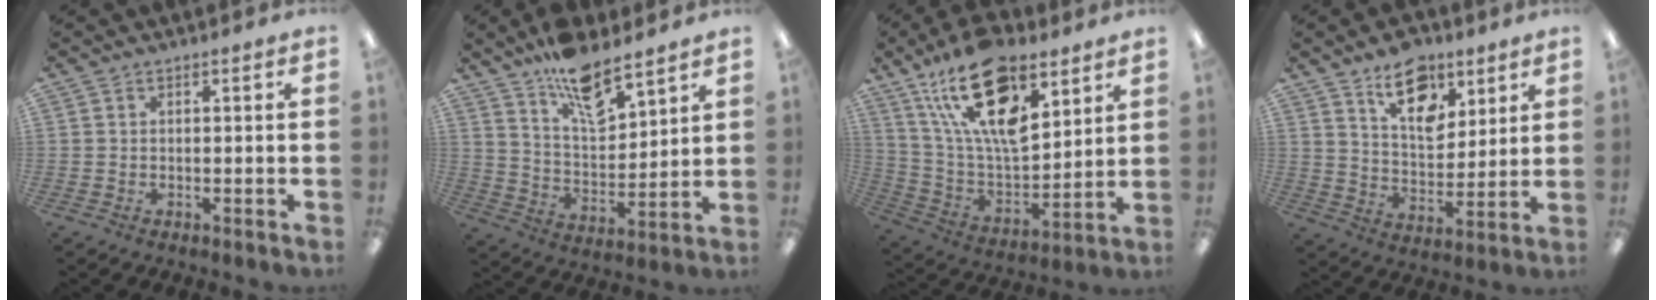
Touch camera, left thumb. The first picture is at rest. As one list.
[{"total": 13.2, "force": [10.4, 4.8, 6.6], "torque": [-0.112, -0.063, 0.185]}, {"total": 22.2, "force": [13.2, 10.0, 14.8], "torque": [-0.288, -0.068, 0.229]}, {"total": 14.0, "force": [8.8, 8.2, 7.2], "torque": [-0.084, -0.046, 0.155]}]